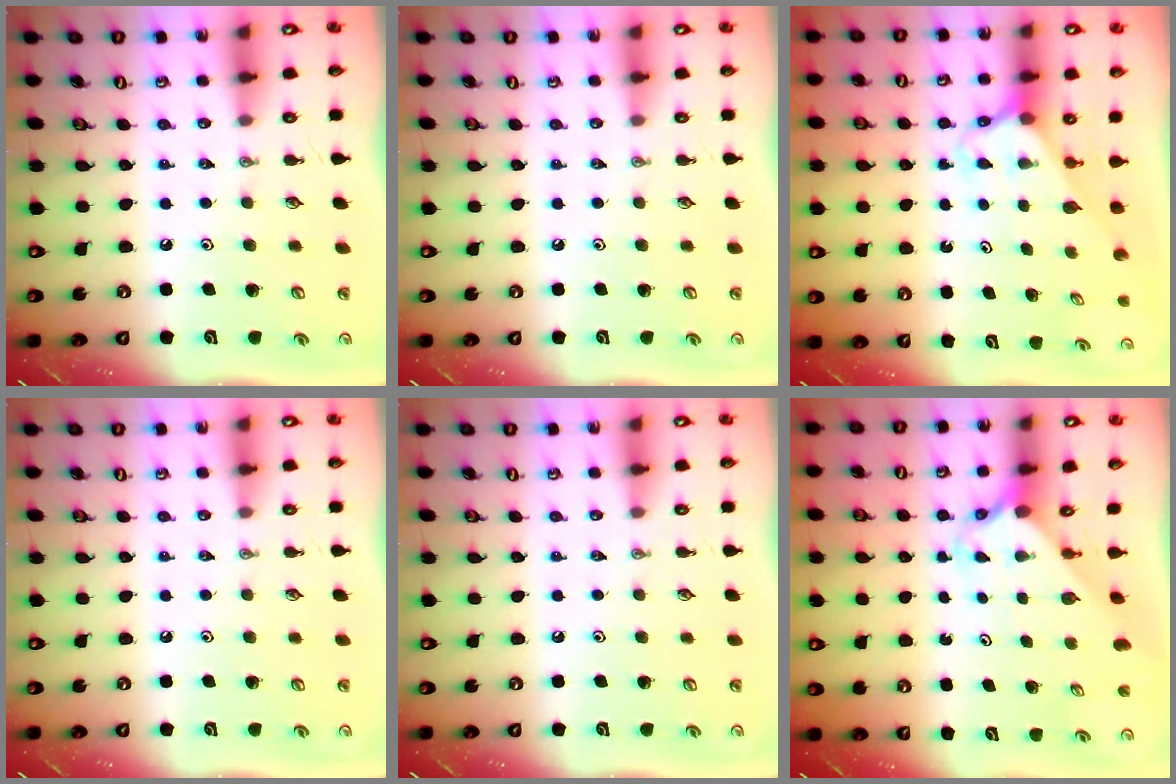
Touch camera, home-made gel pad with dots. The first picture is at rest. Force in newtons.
{"total": 0.0}
{"total": 2.6, "press": 2.6, "slide": 0.2}
{"total": 0.0}
{"total": 0.0}
{"total": 2.4, "press": 2.4, "slide": 0.2}